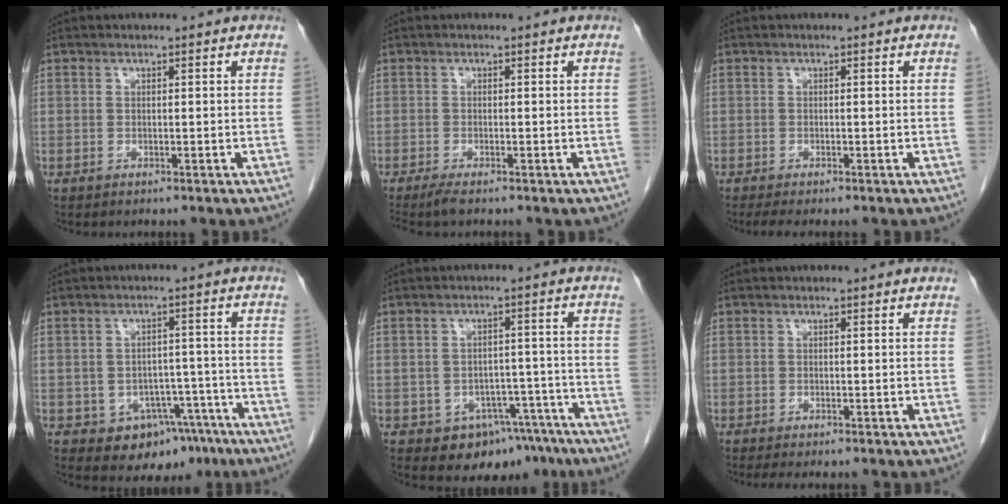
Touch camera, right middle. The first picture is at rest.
{"total": 2.1, "force": [-1.7, 0.0, 1.3], "torque": [-0.030, -0.008, -0.033]}
{"total": 2.7, "force": [-2.2, 0.3, 1.5], "torque": [-0.024, -0.008, -0.029]}
{"total": 8.1, "force": [-4.7, 5.6, 3.4], "torque": [-0.031, 0.021, -0.057]}
{"total": 8.5, "force": [-5.7, 5.6, 2.9], "torque": [-0.017, 0.024, -0.072]}
{"total": 2.5, "force": [-2.0, 0.4, 1.3], "torque": [-0.018, -0.006, -0.026]}